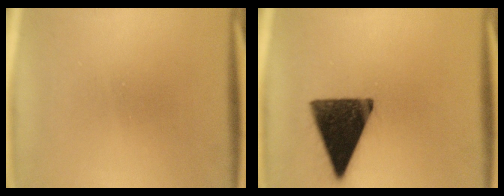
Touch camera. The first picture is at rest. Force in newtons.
{"total": 14.4}